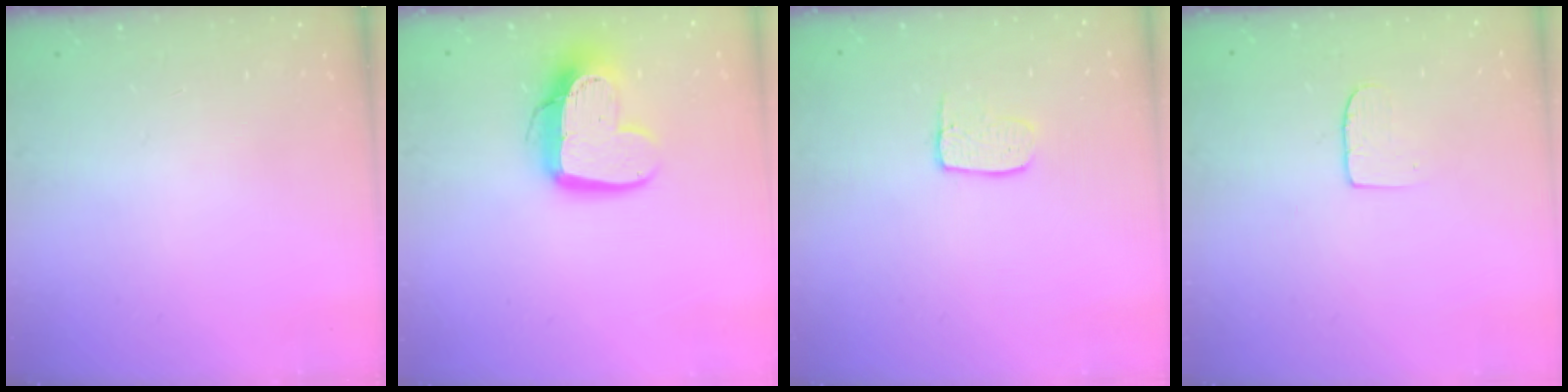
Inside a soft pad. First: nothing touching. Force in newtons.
{"total": 13.5, "press": 13.5, "slide": 1.1}
{"total": 6.7, "press": 6.7, "slide": 0.4}
{"total": 5.1, "press": 5.1, "slide": 0.4}